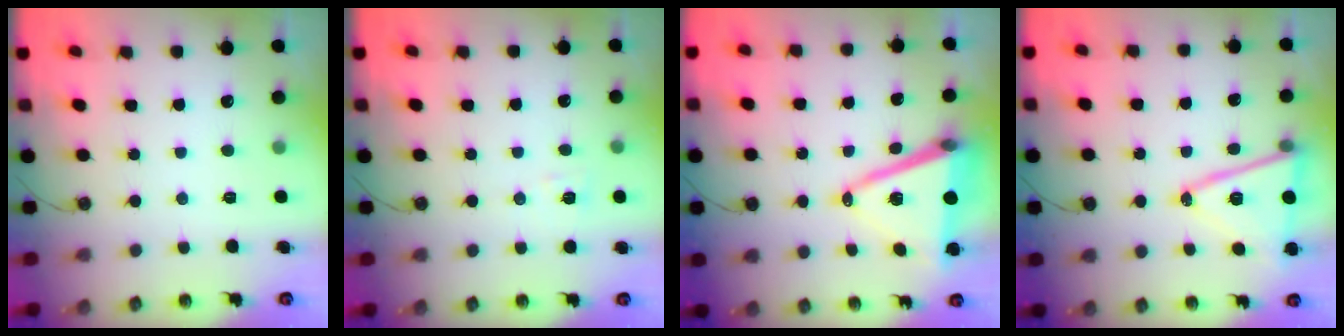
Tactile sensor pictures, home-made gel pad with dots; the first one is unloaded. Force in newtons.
{"total": 6.3, "press": 6.0, "slide": 1.9}
{"total": 15.2, "press": 14.7, "slide": 3.9}
{"total": 15.7, "press": 15.2, "slide": 3.8}